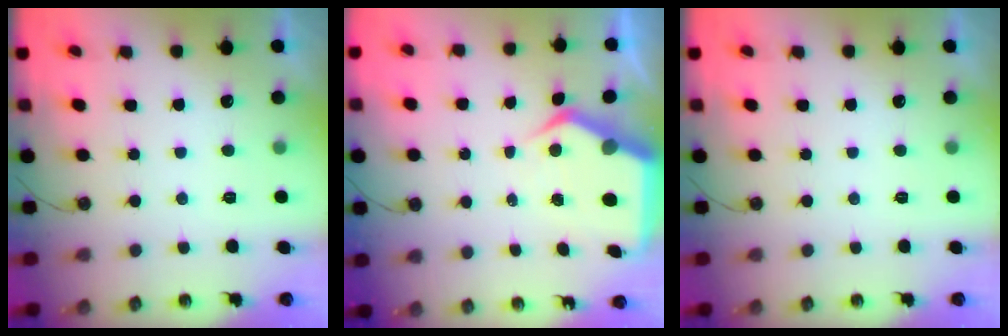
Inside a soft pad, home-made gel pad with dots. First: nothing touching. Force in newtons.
{"total": 7.9, "press": 7.8, "slide": 1.2}
{"total": 0.0}